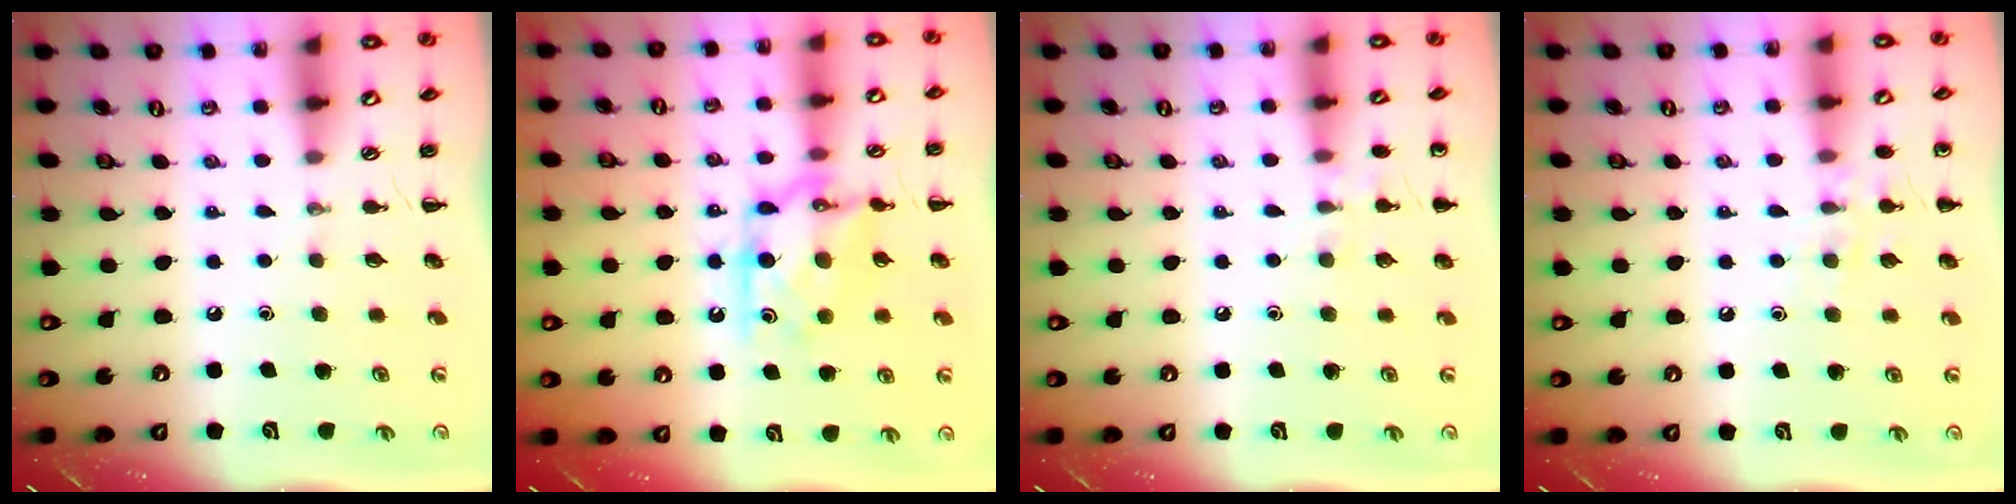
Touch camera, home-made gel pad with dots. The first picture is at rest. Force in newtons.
{"total": 12.5, "press": 12.5, "slide": 0.4}
{"total": 5.4, "press": 5.1, "slide": 1.6}
{"total": 7.9, "press": 7.8, "slide": 1.6}